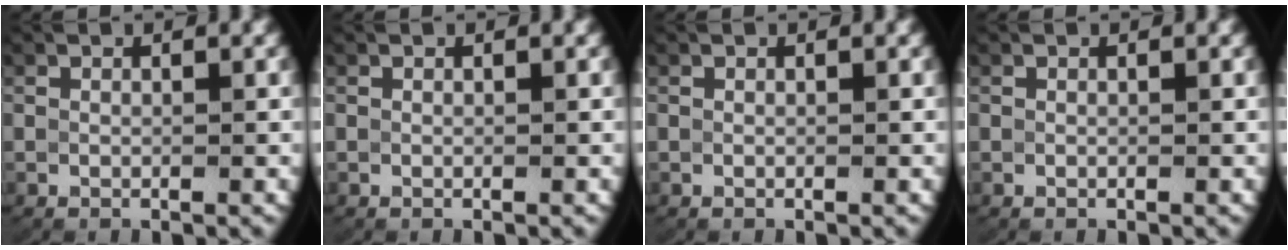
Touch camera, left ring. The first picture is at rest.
{"total": 0.0}
{"total": 0.0}
{"total": 0.0}